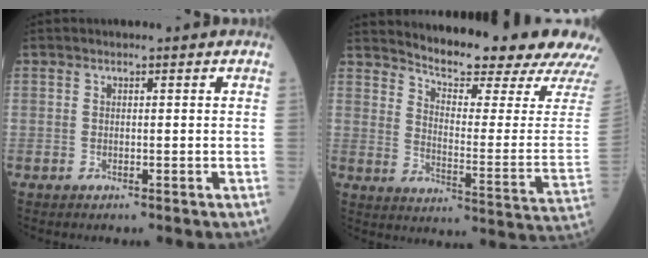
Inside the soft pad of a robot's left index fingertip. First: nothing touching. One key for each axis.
{"total": 19.3, "fx": 17.9, "fy": 0.6, "fz": 7.1, "tx": -0.115, "ty": -0.084, "tz": 0.222}